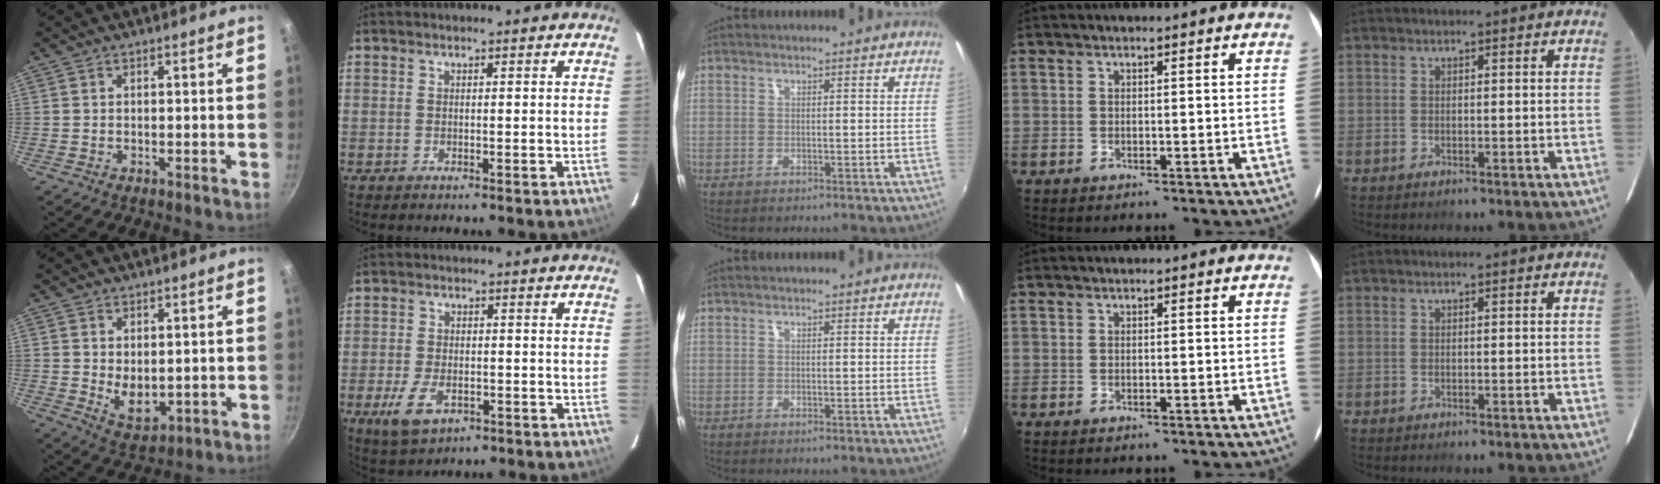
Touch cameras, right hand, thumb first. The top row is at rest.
{"thumb": {"total": 5.9, "force": [0.7, 3.7, 4.6], "torque": [-0.063, -0.020, 0.025]}, "index": {"total": 7.1, "force": [-3.1, 3.9, 5.2], "torque": [-0.120, -0.010, -0.051]}}